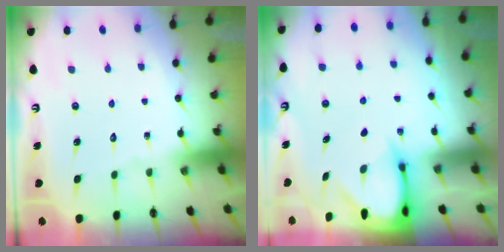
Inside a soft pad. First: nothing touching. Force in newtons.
{"total": 3.6, "press": 3.6, "slide": 0.3}